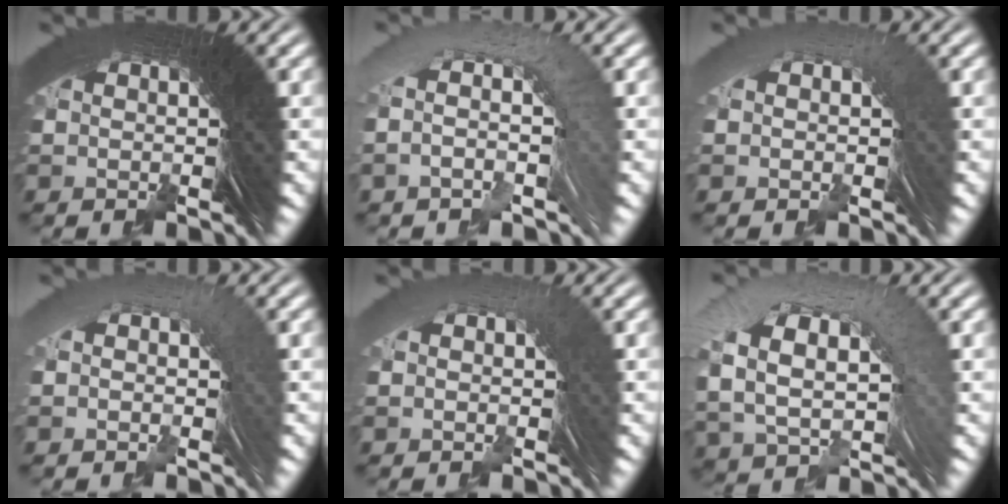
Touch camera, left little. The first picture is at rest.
{"total": 3.5, "force": [-0.1, 1.2, 3.2], "torque": [-0.049, 0.022, -0.009]}
{"total": 1.0, "force": [-0.1, 0.1, 1.0], "torque": [0.006, 0.020, -0.010]}
{"total": 1.3, "force": [-0.3, 0.3, 1.3], "torque": [0.003, 0.021, -0.015]}
{"total": 1.1, "force": [-0.4, 0.1, 1.0], "torque": [0.010, 0.018, -0.016]}
{"total": 7.2, "force": [1.3, 4.5, 5.4], "torque": [-0.092, 0.020, 0.021]}